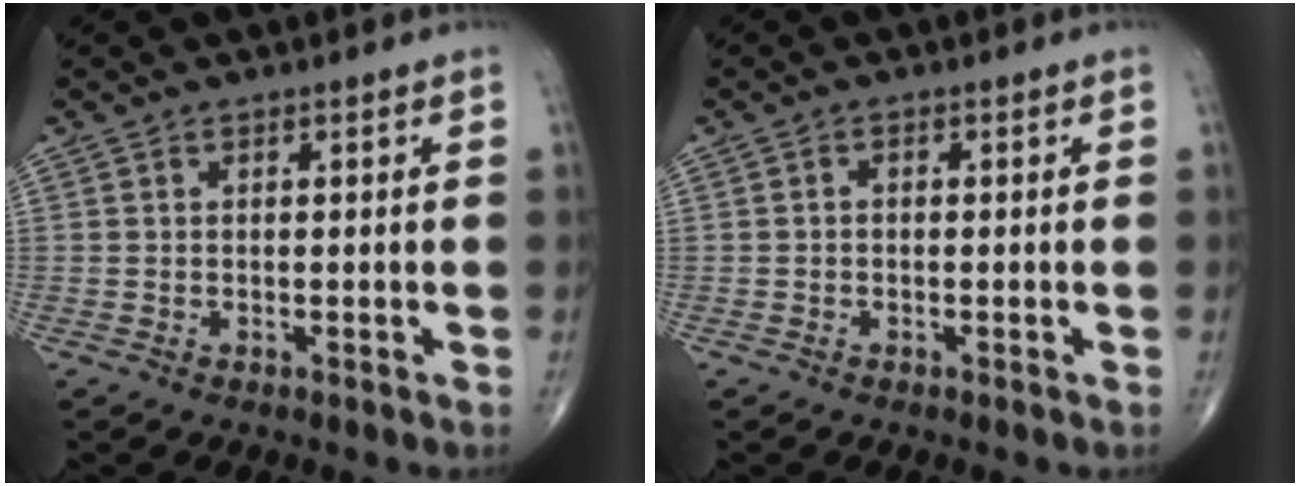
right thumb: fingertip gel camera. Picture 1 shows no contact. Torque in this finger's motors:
{"motor_torque": [-0.40, 0.17, 0.19, 0.19, 0.06]}